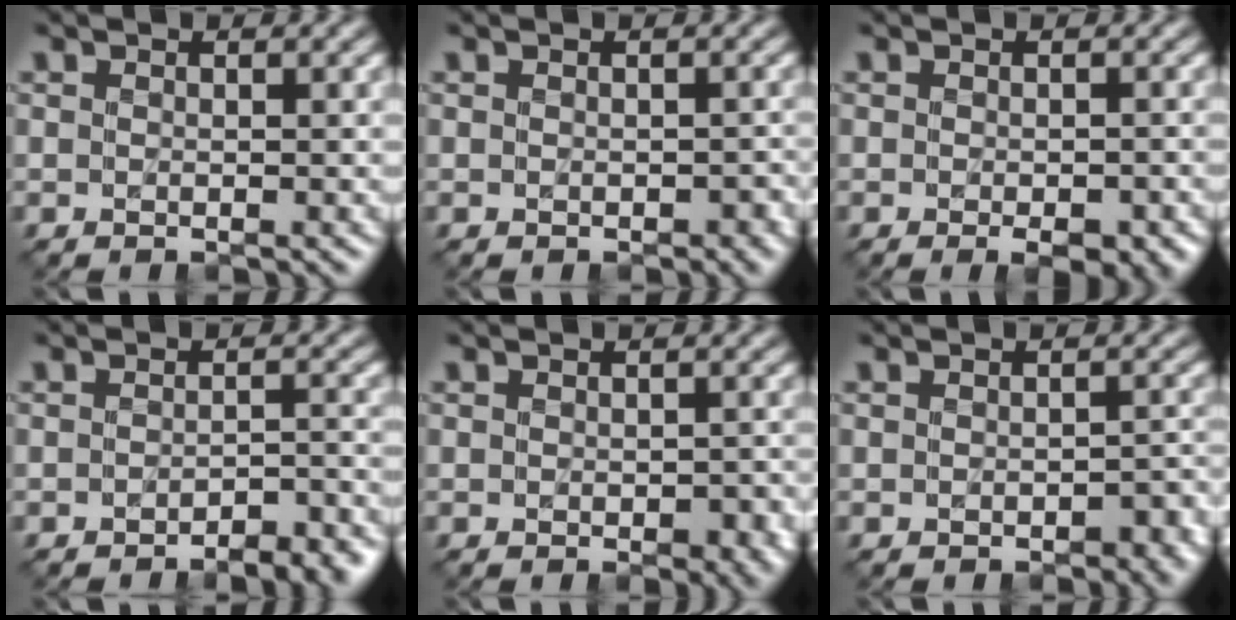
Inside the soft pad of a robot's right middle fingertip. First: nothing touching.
{"total": 1.0, "force": [-0.2, 0.6, 0.7], "torque": [-0.010, -0.003, 0.000]}
{"total": 3.4, "force": [-1.7, 1.4, 2.7], "torque": [-0.034, -0.007, -0.012]}
{"total": 3.5, "force": [-2.6, 1.1, 2.1], "torque": [-0.026, 0.002, -0.029]}
{"total": 2.2, "force": [-0.4, 1.2, 1.8], "torque": [-0.024, -0.008, -0.001]}
{"total": 2.0, "force": [-0.7, 1.0, 1.5], "torque": [-0.022, -0.002, -0.007]}